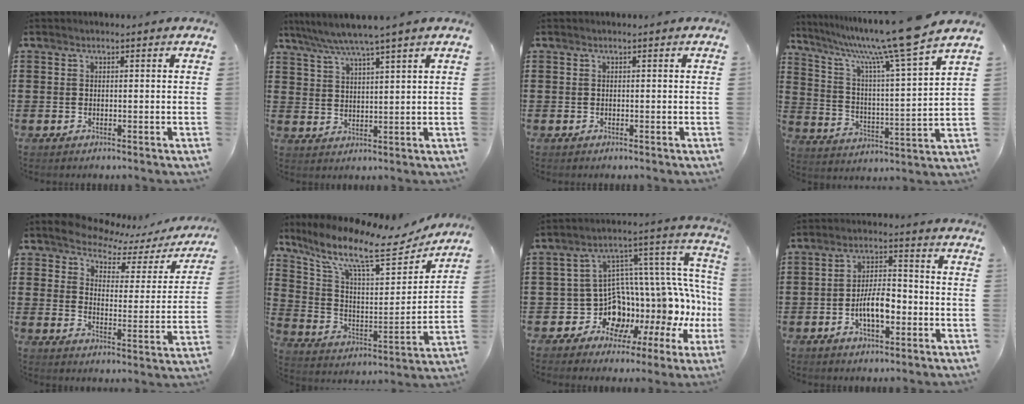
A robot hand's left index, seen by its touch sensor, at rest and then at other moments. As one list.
[{"total": 5.0, "force": [4.2, -0.5, 2.6], "torque": [-0.062, -0.016, 0.074]}, {"total": 0.0}, {"total": 11.9, "force": [9.8, -1.0, 6.6], "torque": [-0.146, -0.073, 0.153]}, {"total": 4.8, "force": [4.5, 1.3, 1.1], "torque": [-0.052, -0.028, 0.075]}, {"total": 12.1, "force": [9.2, 3.0, 7.4], "torque": [-0.172, -0.049, 0.151]}, {"total": 9.3, "force": [-1.3, 6.9, 6.1], "torque": [-0.112, -0.055, -0.020]}, {"total": 7.3, "force": [-2.2, 3.1, 6.3], "torque": [-0.111, 0.006, -0.046]}]